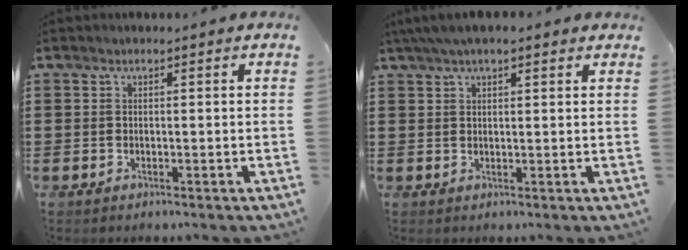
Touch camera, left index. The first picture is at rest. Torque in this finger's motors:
{"motor_torque": [1.06, -1.08, 0.91, 0.21]}